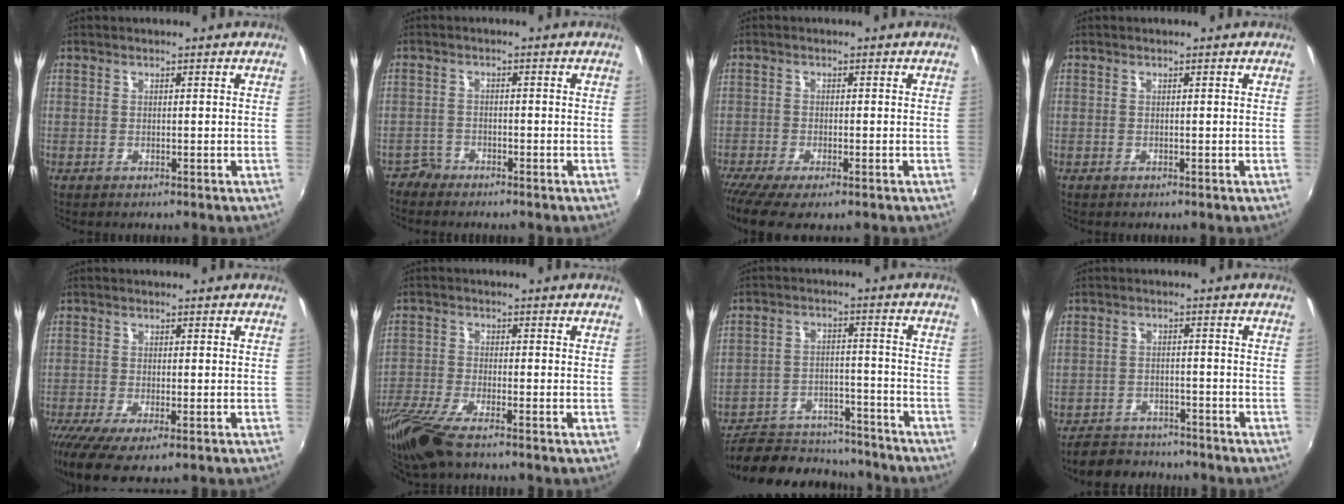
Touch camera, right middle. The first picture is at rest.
{"total": 2.5, "force": [-2.2, 1.1, -0.4], "torque": [0.003, 0.003, -0.048]}
{"total": 6.8, "force": [-4.8, 1.6, 4.5], "torque": [-0.108, -0.035, -0.084]}
{"total": 0.0}
{"total": 7.9, "force": [-4.5, 2.1, 6.1], "torque": [-0.135, -0.040, -0.077]}
{"total": 10.3, "force": [-8.0, 1.8, 6.2], "torque": [-0.154, -0.038, -0.156]}
{"total": 17.4, "force": [-15.2, 6.4, 5.5], "torque": [-0.122, 0.013, -0.212]}
{"total": 8.2, "force": [-7.2, 3.5, 1.8], "torque": [-0.058, 0.008, -0.108]}